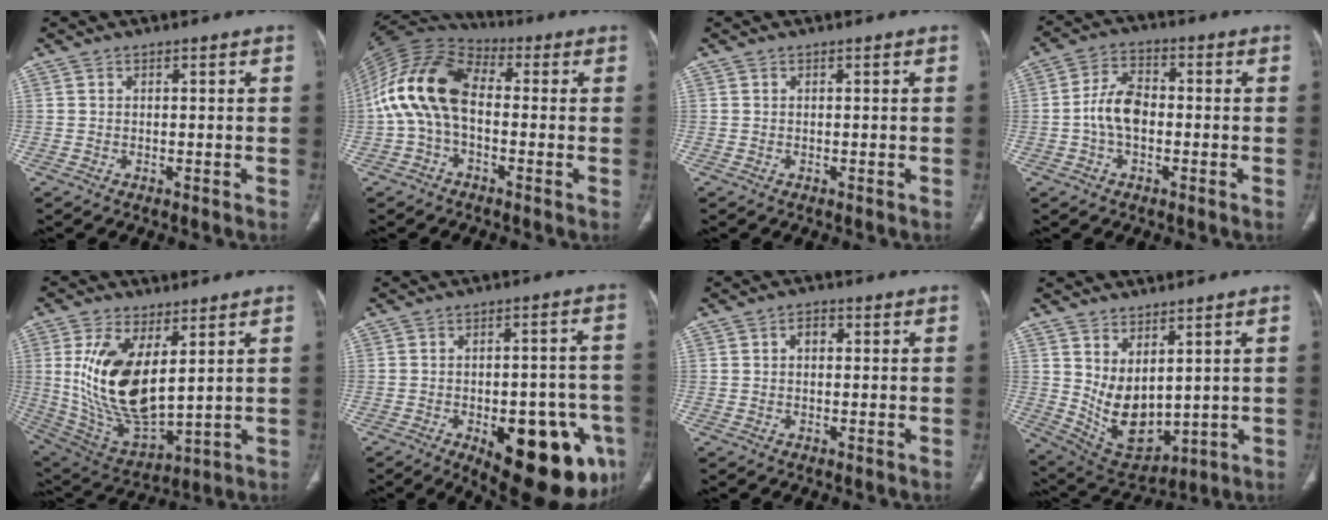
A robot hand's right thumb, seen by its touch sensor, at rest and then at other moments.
{"total": 15.1, "force": [-0.5, 9.1, 12.0], "torque": [-0.237, 0.037, -0.023]}
{"total": 0.0}
{"total": 7.5, "force": [-1.1, 4.6, 5.8], "torque": [-0.103, 0.021, -0.029]}
{"total": 17.7, "force": [4.6, 8.5, 14.8], "torque": [-0.279, -0.025, 0.110]}
{"total": 22.0, "force": [-8.8, 9.5, 17.8], "torque": [-0.169, 0.022, -0.099]}
{"total": 2.3, "force": [0.3, 1.5, 1.6], "torque": [-0.022, 0.012, 0.003]}
{"total": 10.6, "force": [2.4, 6.1, 8.4], "torque": [-0.129, -0.027, 0.078]}